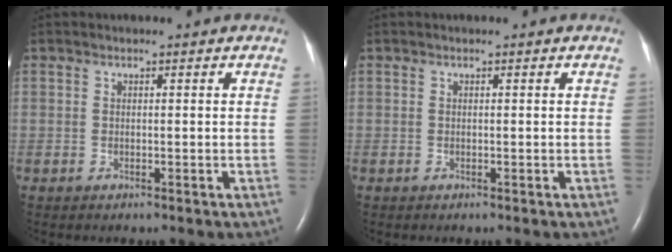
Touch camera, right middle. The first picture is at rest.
{"total": 0.0}